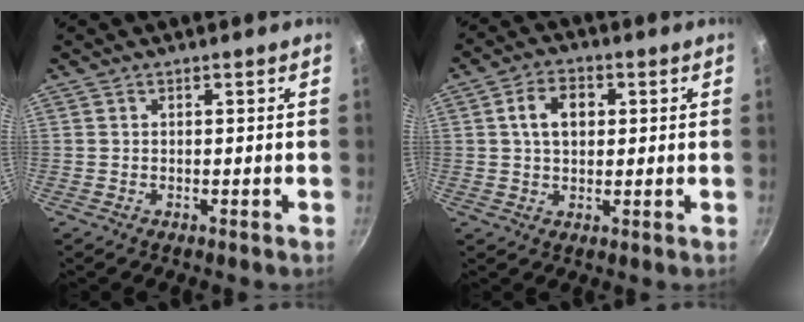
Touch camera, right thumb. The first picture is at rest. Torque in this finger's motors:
{"motor_torque": [-0.09, 1.42, 0.89, -0.11, 0.20]}